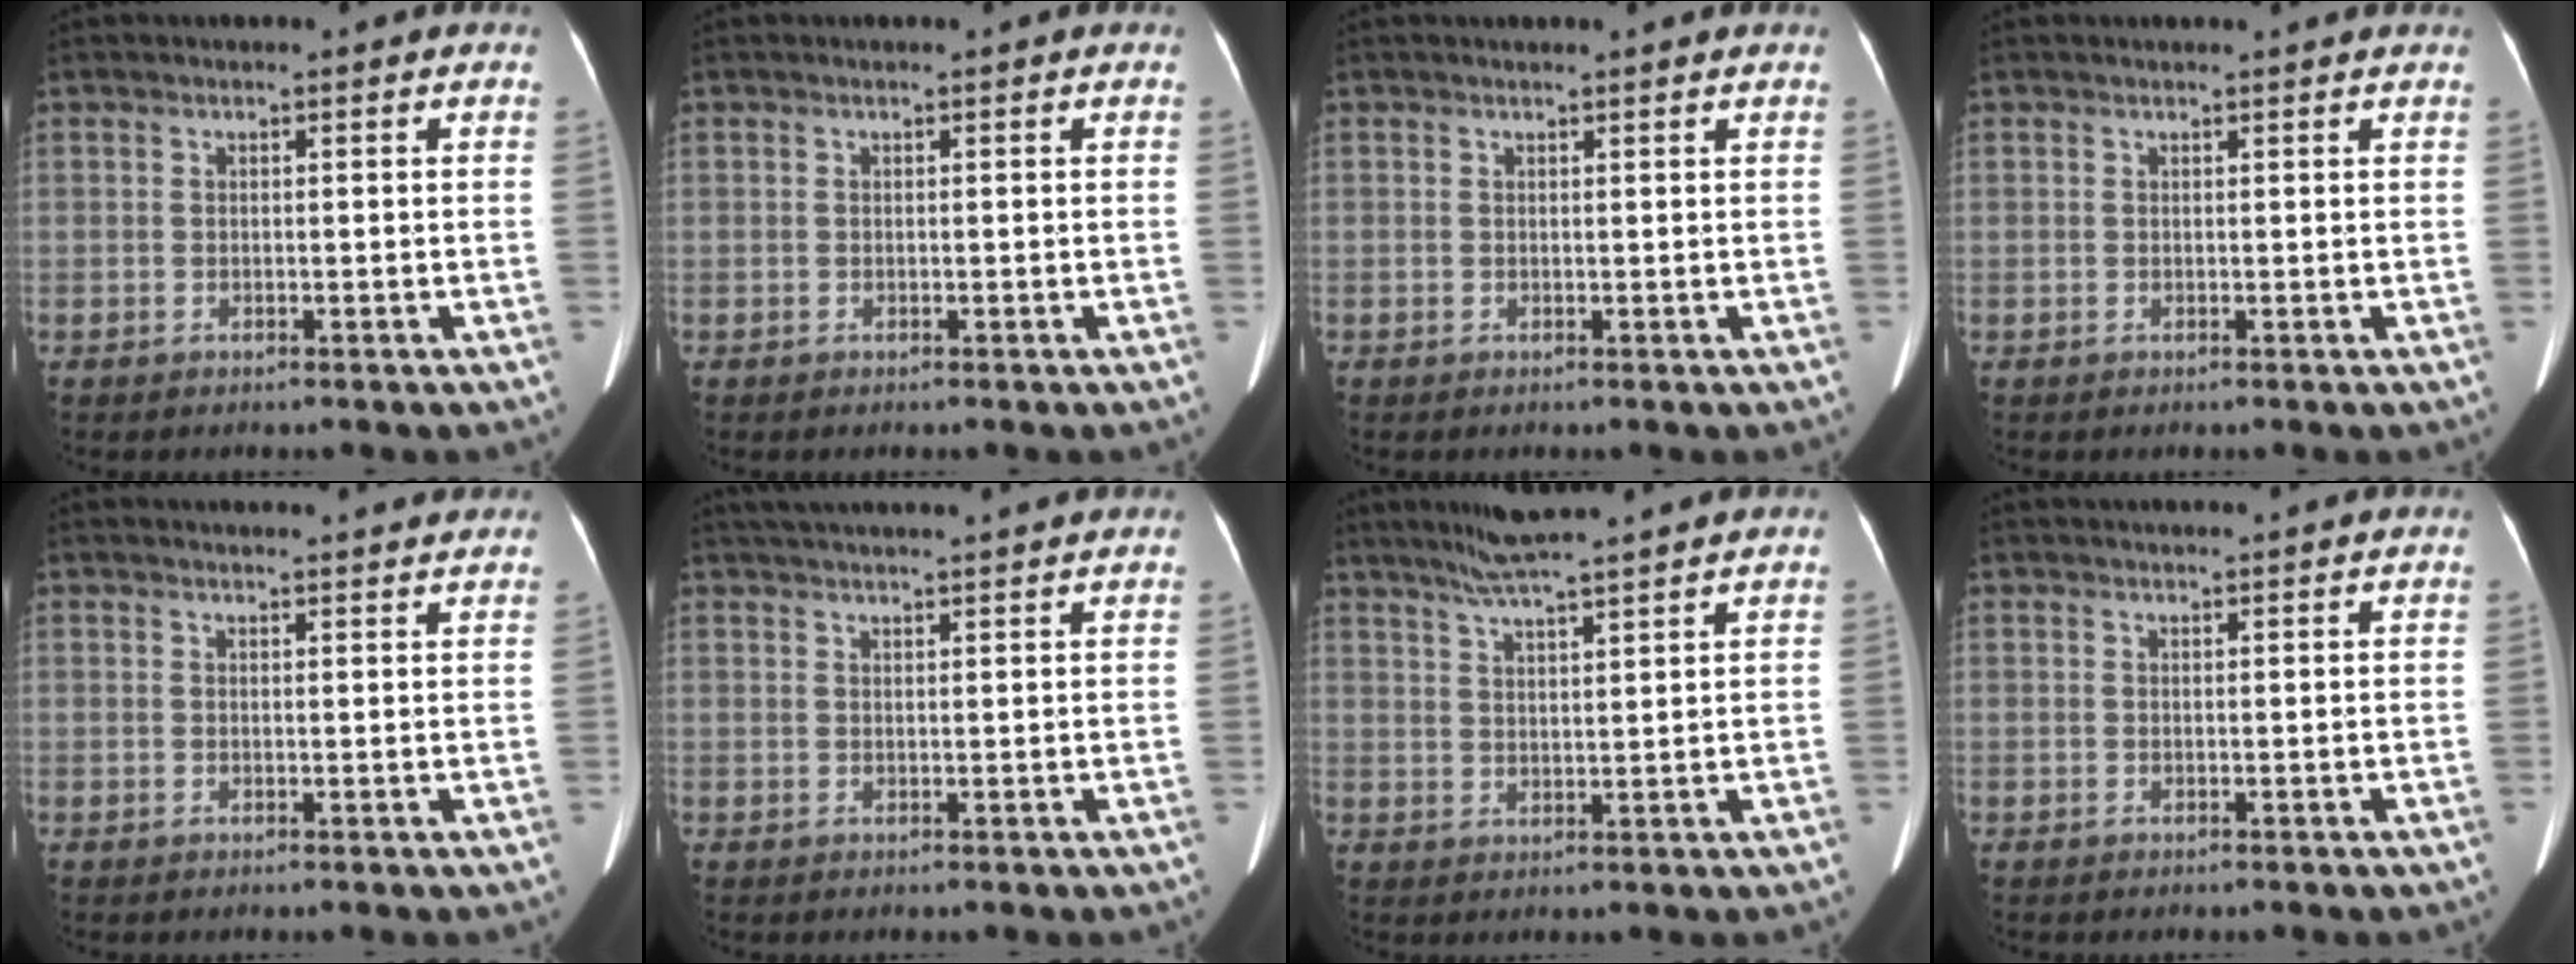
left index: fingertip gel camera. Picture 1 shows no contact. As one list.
[{"total": 0.0}, {"total": 2.8, "force": [2.6, 0.7, 0.7], "torque": [-0.007, 0.024, 0.026]}, {"total": 3.1, "force": [3.0, 0.0, 0.8], "torque": [-0.012, 0.012, 0.028]}, {"total": 11.3, "force": [10.8, 1.2, 3.2], "torque": [-0.029, 0.019, 0.115]}, {"total": 14.7, "force": [13.5, 0.5, 5.8], "torque": [-0.100, 0.036, 0.186]}, {"total": 11.2, "force": [9.7, -0.2, 5.6], "torque": [-0.096, 0.027, 0.144]}, {"total": 8.5, "force": [8.0, 0.3, 2.9], "torque": [-0.035, 0.032, 0.091]}]